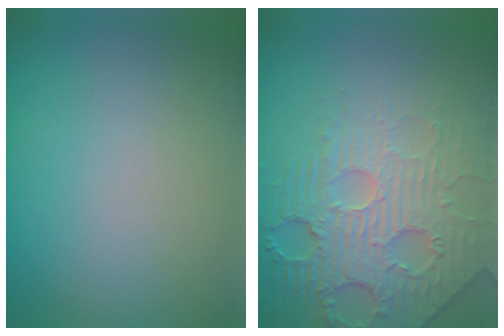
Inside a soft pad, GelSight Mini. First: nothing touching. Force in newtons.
{"total": 4.9, "press": 4.5, "slide": 1.8}